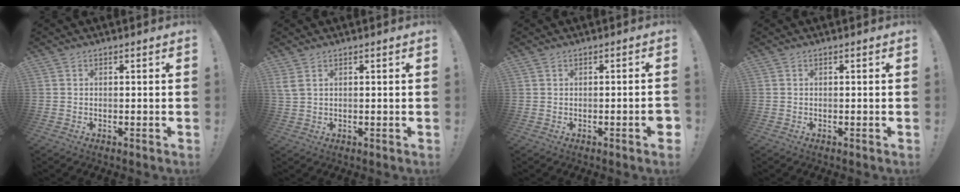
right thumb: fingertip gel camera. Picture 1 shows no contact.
{"total": 2.7, "force": [1.5, 1.1, 2.0], "torque": [-0.039, 0.000, 0.029]}
{"total": 2.7, "force": [-1.1, 0.1, 2.4], "torque": [-0.039, 0.000, -0.017]}
{"total": 0.0}